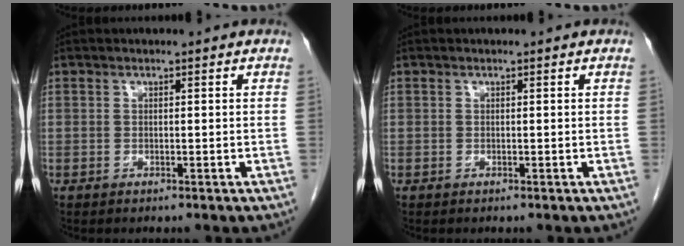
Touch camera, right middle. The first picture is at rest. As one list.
[{"total": 0.0}]